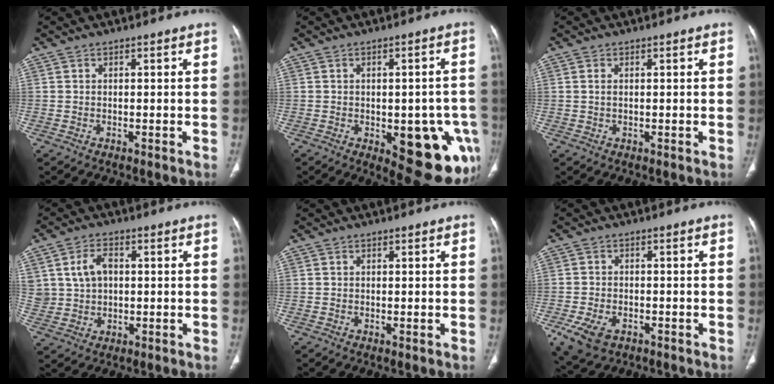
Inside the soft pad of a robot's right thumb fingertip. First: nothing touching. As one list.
[{"total": 16.5, "force": [-5.6, 7.6, 13.6], "torque": [-0.113, 0.012, -0.048]}, {"total": 1.0, "force": [0.3, 0.5, 0.8], "torque": [-0.020, 0.003, 0.008]}, {"total": 7.2, "force": [1.6, 5.3, 4.6], "torque": [-0.072, 0.002, 0.037]}, {"total": 0.0}, {"total": 7.4, "force": [-3.7, 4.5, 4.5], "torque": [-0.094, 0.006, -0.057]}]